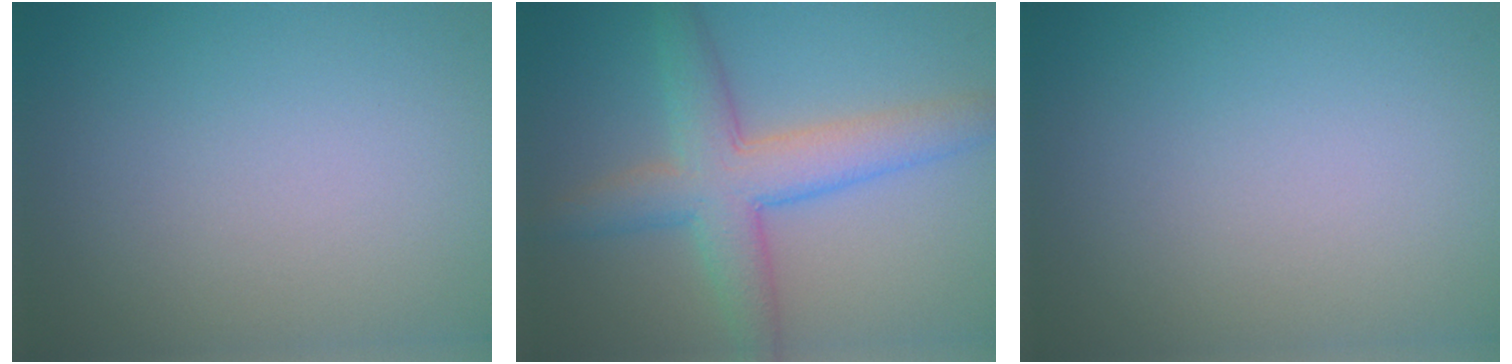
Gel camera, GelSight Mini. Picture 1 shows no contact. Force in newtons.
{"total": 5.8, "press": 5.8, "slide": 0.4}
{"total": 0.0}